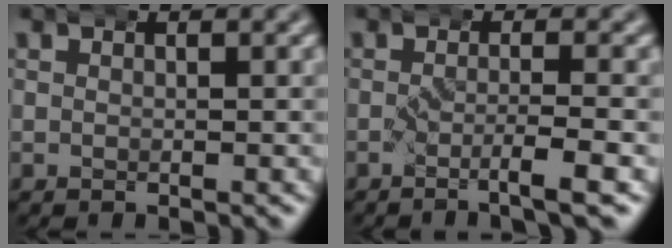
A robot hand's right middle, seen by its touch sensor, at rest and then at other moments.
{"total": 2.1, "force": [-1.4, -0.6, 1.5], "torque": [-0.031, 0.003, -0.030]}